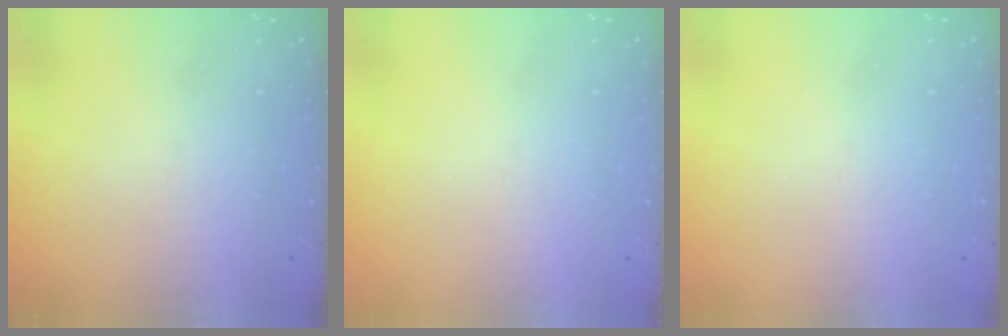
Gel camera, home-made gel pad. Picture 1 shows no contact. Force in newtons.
{"total": 0.0}
{"total": 2.1, "press": 2.0, "slide": 0.4}